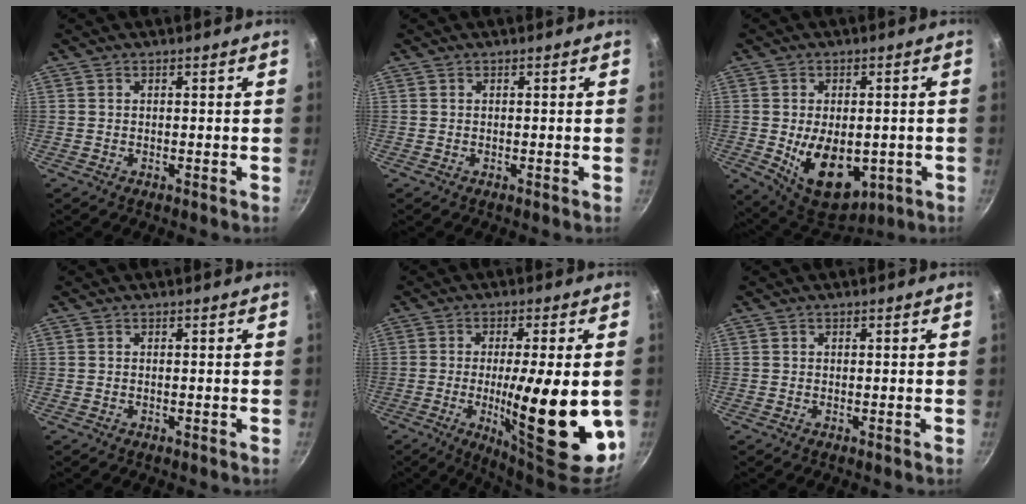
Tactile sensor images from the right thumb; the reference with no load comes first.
{"total": 0.0}
{"total": 14.5, "force": [-2.8, 9.0, 11.1], "torque": [-0.137, -0.010, -0.020]}
{"total": 0.0}
{"total": 21.1, "force": [-3.4, 5.3, 20.1], "torque": [-0.283, -0.006, -0.042]}
{"total": 0.0}